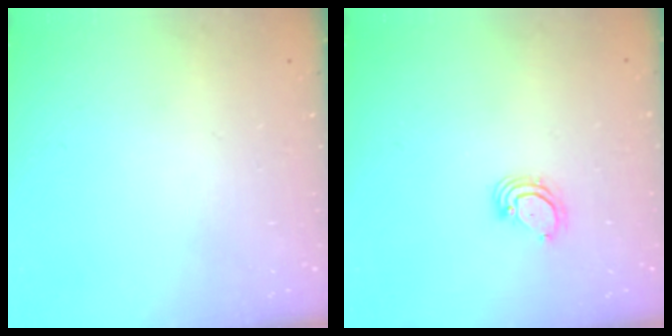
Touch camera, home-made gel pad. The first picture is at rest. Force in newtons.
{"total": 3.7, "press": 3.7, "slide": 0.1}